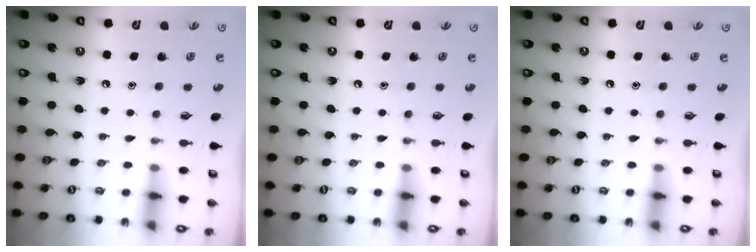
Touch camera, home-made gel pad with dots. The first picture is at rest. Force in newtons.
{"total": 0.0}
{"total": 0.0}